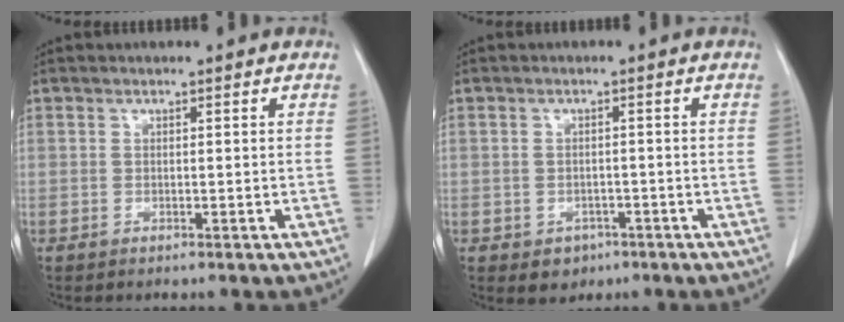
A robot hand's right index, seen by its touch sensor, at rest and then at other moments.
{"total": 3.0, "force": [-1.4, 2.4, 0.9], "torque": [-0.008, 0.006, -0.011]}